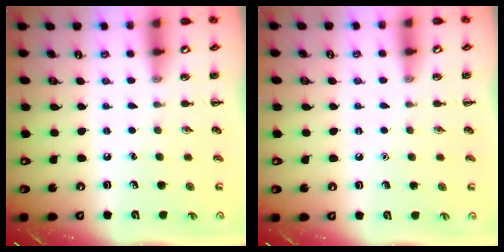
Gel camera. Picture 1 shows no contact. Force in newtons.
{"total": 1.6, "press": 1.6, "slide": 0.1}